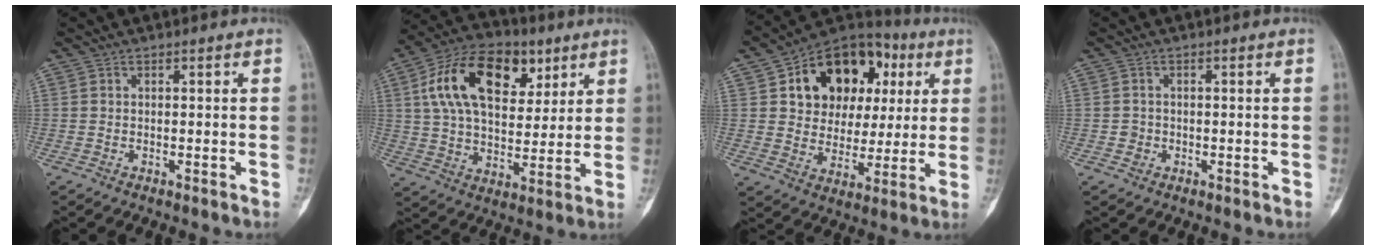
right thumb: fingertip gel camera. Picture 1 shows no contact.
{"total": 20.4, "force": [7.6, 12.4, 14.4], "torque": [-0.226, -0.005, 0.128]}
{"total": 19.3, "force": [6.0, 14.2, 11.7], "torque": [-0.124, 0.015, 0.098]}
{"total": 1.4, "force": [-0.3, 1.3, 0.2], "torque": [0.003, 0.006, -0.006]}